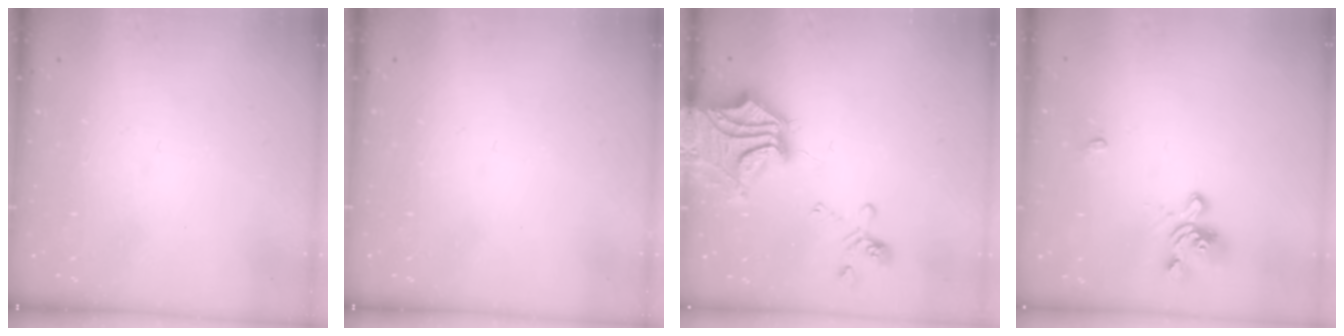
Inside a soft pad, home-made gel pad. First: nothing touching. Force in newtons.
{"total": 0.0}
{"total": 9.1, "press": 8.6, "slide": 3.1}
{"total": 1.5, "press": 1.0, "slide": 1.1}